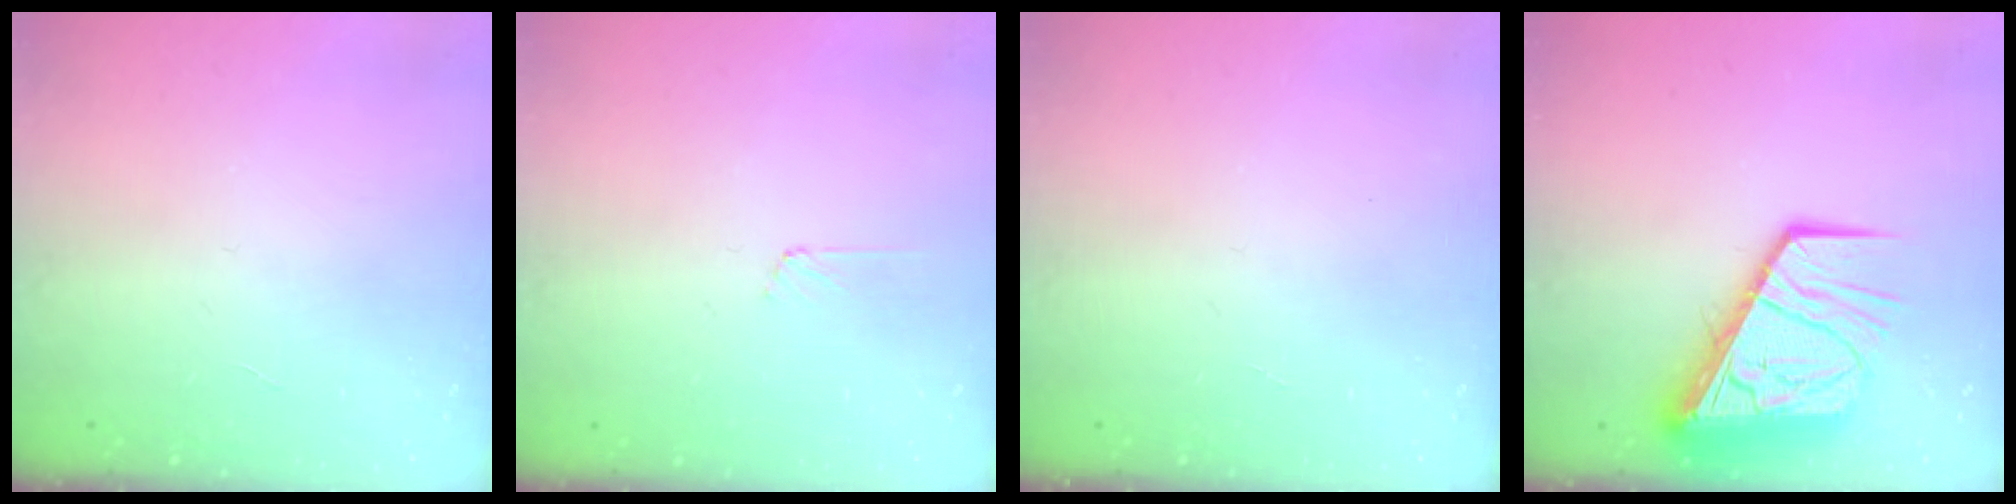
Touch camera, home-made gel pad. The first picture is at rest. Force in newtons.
{"total": 3.6, "press": 3.6, "slide": 0.4}
{"total": 0.0}
{"total": 13.5, "press": 13.4, "slide": 1.4}